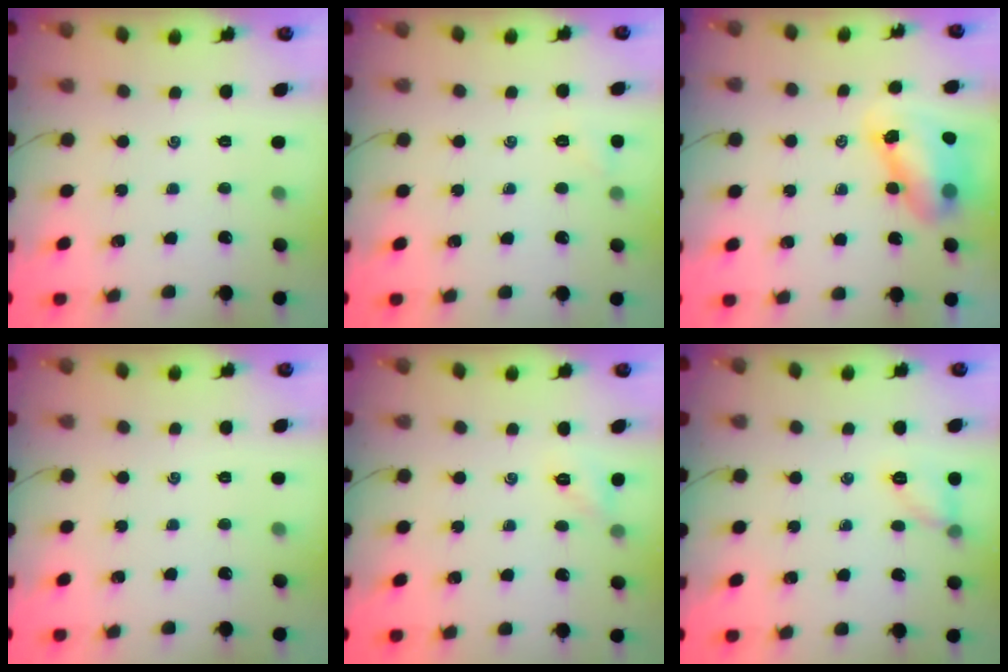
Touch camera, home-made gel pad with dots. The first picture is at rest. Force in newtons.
{"total": 4.5, "press": 4.3, "slide": 1.1}
{"total": 8.5, "press": 8.2, "slide": 2.0}
{"total": 0.0}
{"total": 3.8, "press": 3.8, "slide": 0.2}
{"total": 6.7, "press": 6.7, "slide": 0.8}